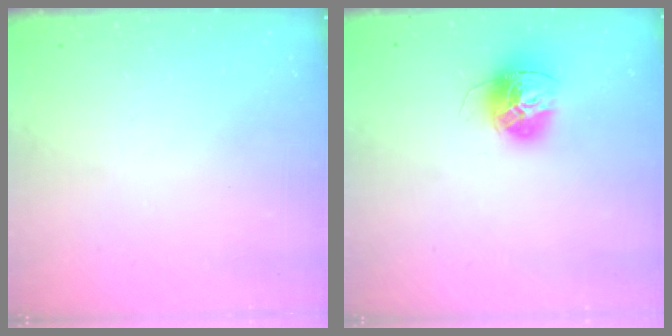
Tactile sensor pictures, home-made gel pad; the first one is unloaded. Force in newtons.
{"total": 13.7, "press": 13.7, "slide": 1.2}